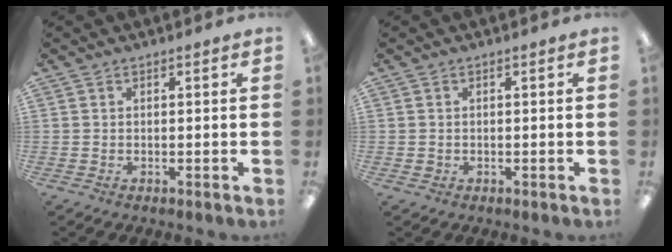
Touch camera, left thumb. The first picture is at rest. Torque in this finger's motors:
{"motor_torque": [-0.32, 0.19, 0.11, -0.18, 0.00]}